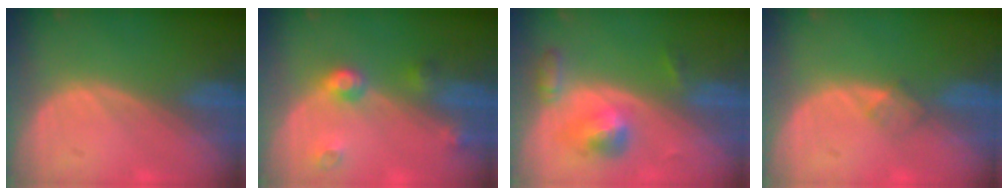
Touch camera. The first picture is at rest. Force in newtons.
{"total": 4.4, "press": 3.9, "slide": 2.1}
{"total": 5.2, "press": 4.9, "slide": 1.7}
{"total": 1.8, "press": 1.8, "slide": 0.2}